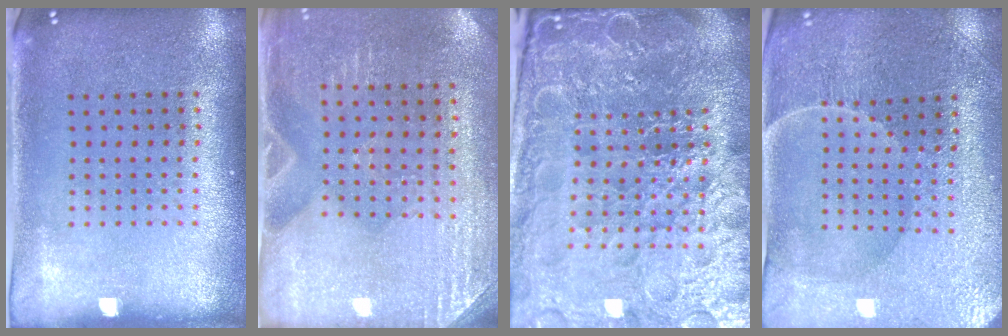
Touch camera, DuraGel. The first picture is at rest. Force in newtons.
{"total": 3.0, "press": 2.8, "slide": 1.0}
{"total": 6.8, "press": 6.0, "slide": 3.3}
{"total": 1.5, "press": 1.5, "slide": 0.1}